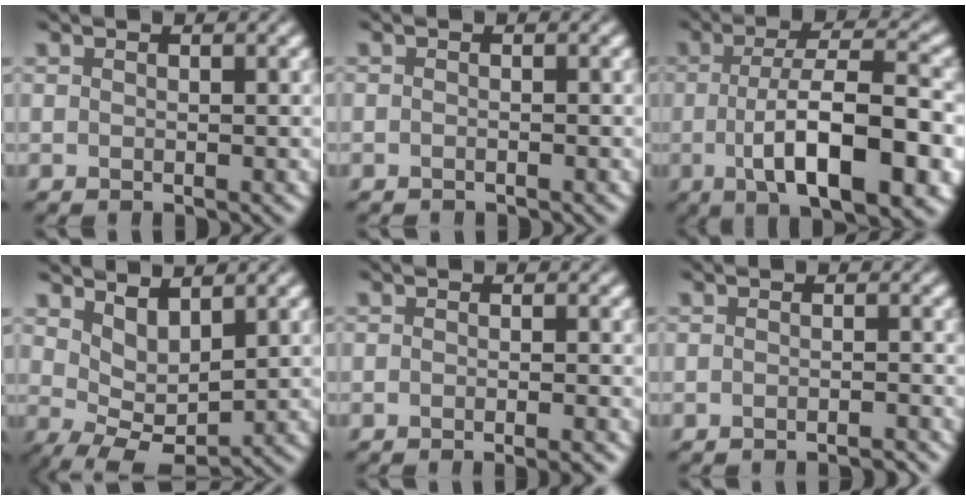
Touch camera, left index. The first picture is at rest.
{"total": 0.6, "force": [-0.6, -0.1, 0.0], "torque": [0.001, 0.000, -0.011]}
{"total": 11.2, "force": [-2.7, 3.5, 10.3], "torque": [-0.159, -0.009, -0.043]}
{"total": 3.3, "force": [1.4, 1.5, 2.6], "torque": [-0.058, -0.014, 0.032]}
{"total": 1.8, "force": [-1.2, 0.3, 1.3], "torque": [-0.008, -0.005, -0.022]}
{"total": 1.4, "force": [-1.4, 0.0, 0.4], "torque": [-0.002, -0.002, -0.027]}